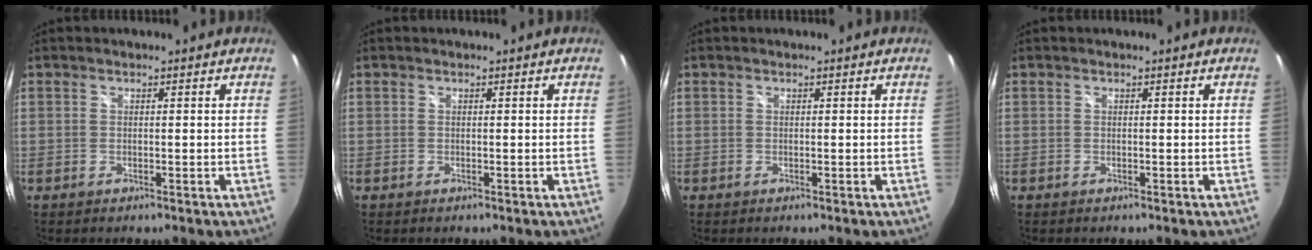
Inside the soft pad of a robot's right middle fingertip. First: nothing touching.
{"total": 0.0}
{"total": 0.0}
{"total": 0.0}